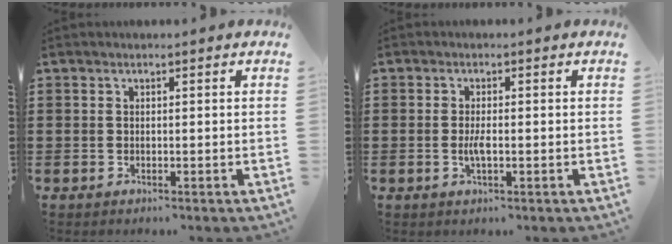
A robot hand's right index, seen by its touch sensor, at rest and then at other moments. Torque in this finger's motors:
{"motor_torque": [0.01, 0.00, 0.04, 0.06]}